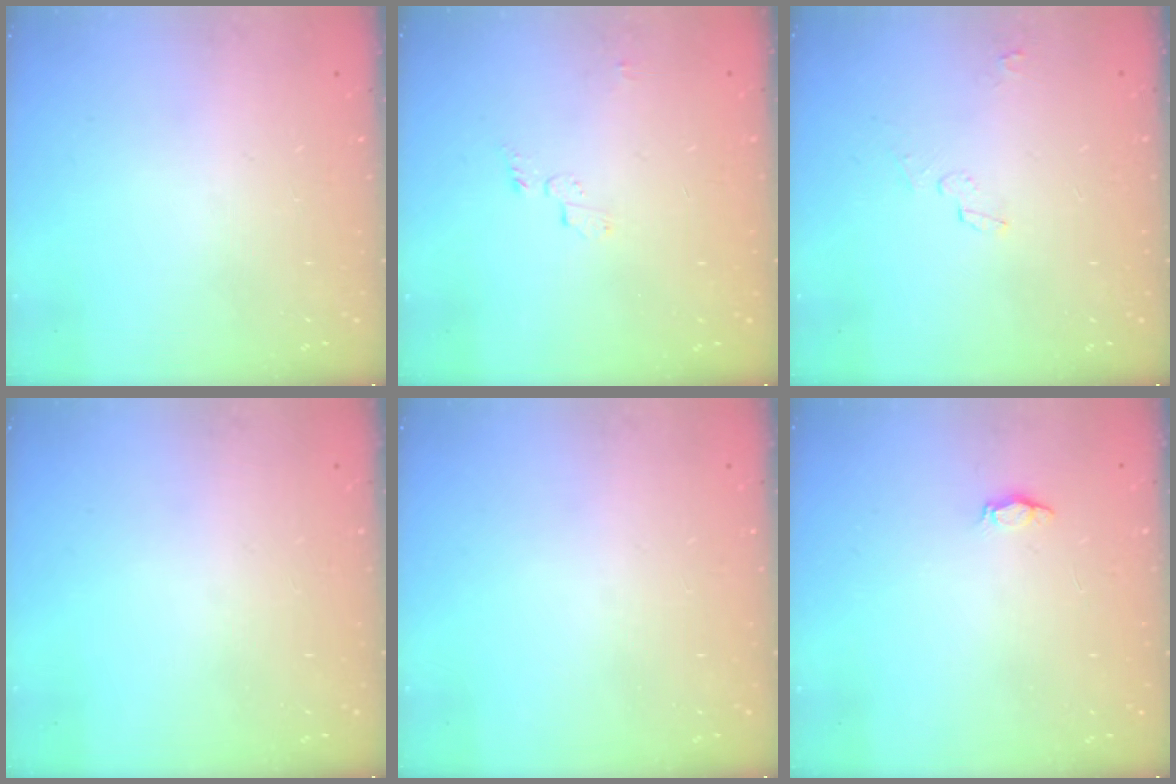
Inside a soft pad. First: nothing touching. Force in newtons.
{"total": 3.5, "press": 3.4, "slide": 0.4}
{"total": 2.6, "press": 2.3, "slide": 1.2}
{"total": 0.0}
{"total": 0.0}
{"total": 2.2, "press": 2.2, "slide": 0.3}